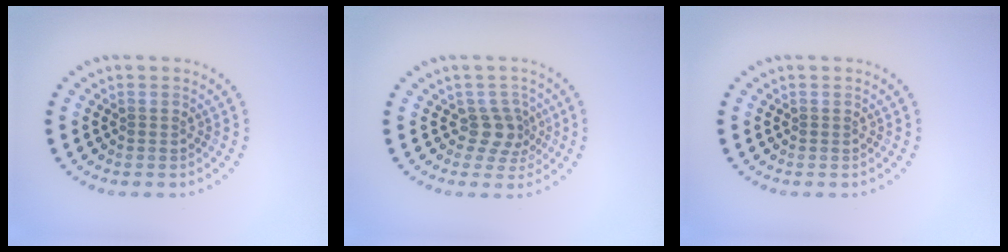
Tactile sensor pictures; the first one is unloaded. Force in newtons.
{"total": 2.4, "press": 1.8, "slide": 1.6}
{"total": 0.0}